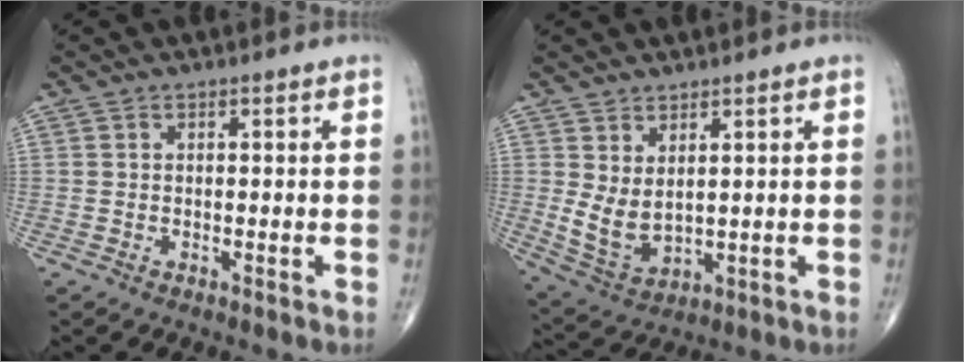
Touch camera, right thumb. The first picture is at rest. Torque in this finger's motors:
{"motor_torque": [-0.39, 1.74, 0.70, 0.41, 0.15]}